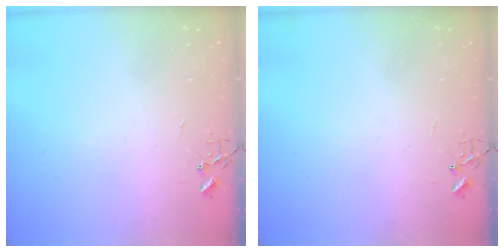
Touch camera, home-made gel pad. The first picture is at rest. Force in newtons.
{"total": 6.4, "press": 6.4, "slide": 0.6}